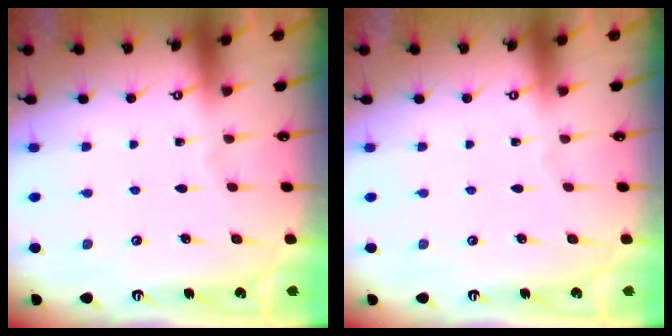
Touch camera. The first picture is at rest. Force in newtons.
{"total": 0.0}